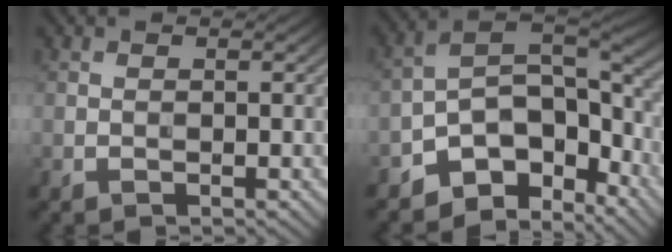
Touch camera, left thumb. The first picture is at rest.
{"total": 9.5, "force": [-5.6, 5.4, 5.5], "torque": [-0.084, -0.010, -0.114]}